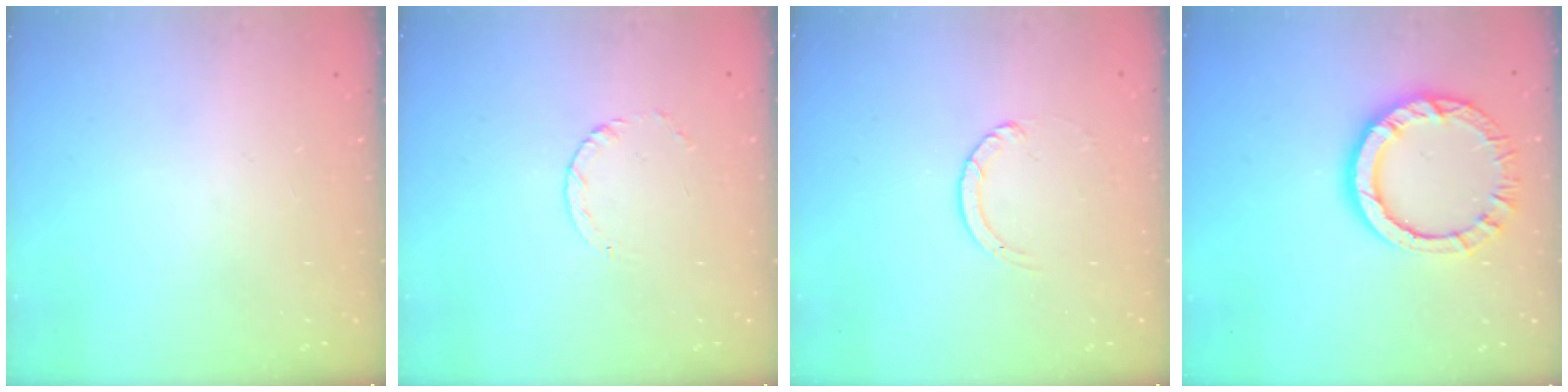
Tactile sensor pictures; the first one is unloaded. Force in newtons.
{"total": 2.4, "press": 2.4, "slide": 0.3}
{"total": 2.4, "press": 2.4, "slide": 0.2}
{"total": 11.5, "press": 11.5, "slide": 0.8}